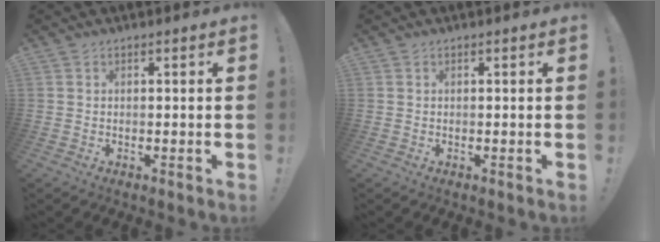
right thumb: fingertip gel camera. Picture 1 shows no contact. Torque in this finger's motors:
{"motor_torque": [0.00, 0.00, 0.00, 0.00, 0.01]}